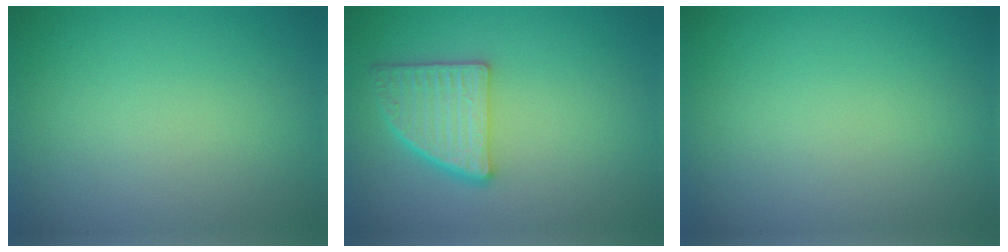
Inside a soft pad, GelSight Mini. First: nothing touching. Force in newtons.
{"total": 4.2, "press": 3.9, "slide": 1.6}
{"total": 0.0}